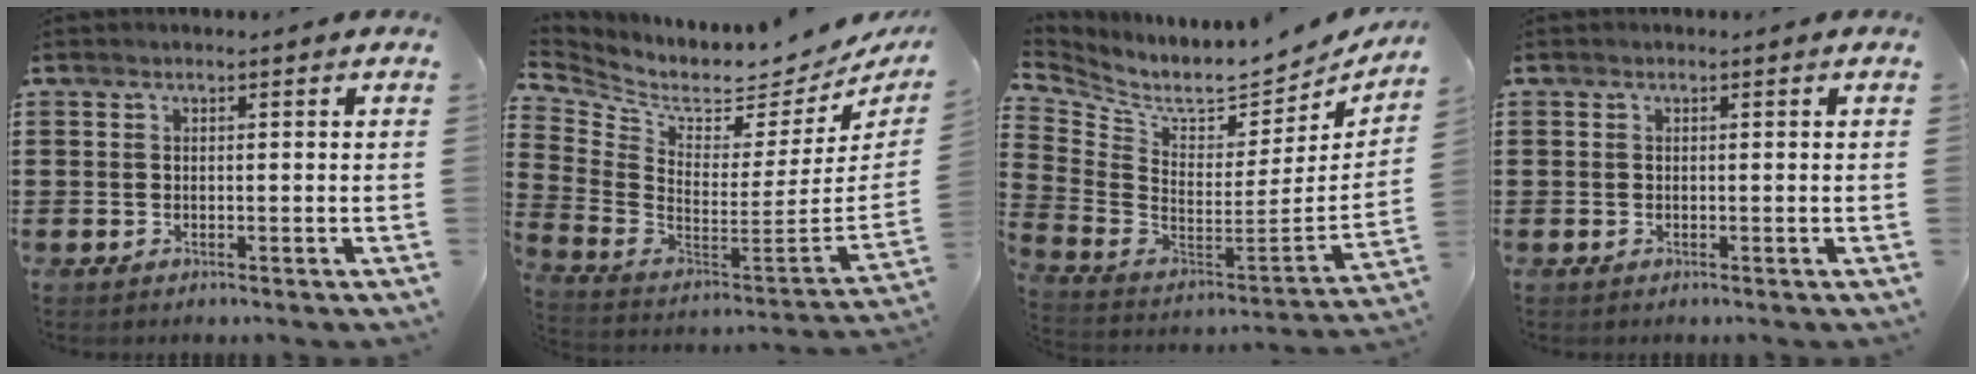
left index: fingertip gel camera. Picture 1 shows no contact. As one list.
[{"total": 4.1, "force": [3.3, 1.4, 1.8], "torque": [-0.064, -0.053, 0.047]}, {"total": 6.5, "force": [5.5, 1.9, 2.9], "torque": [-0.073, -0.066, 0.088]}, {"total": 0.0}]